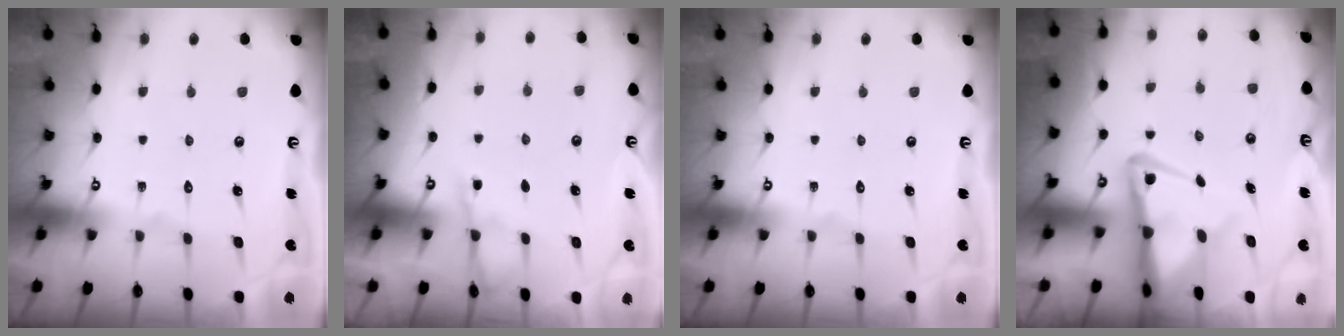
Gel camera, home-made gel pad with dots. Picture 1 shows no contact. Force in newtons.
{"total": 3.3, "press": 3.2, "slide": 0.5}
{"total": 0.0}
{"total": 8.0, "press": 7.9, "slide": 1.4}